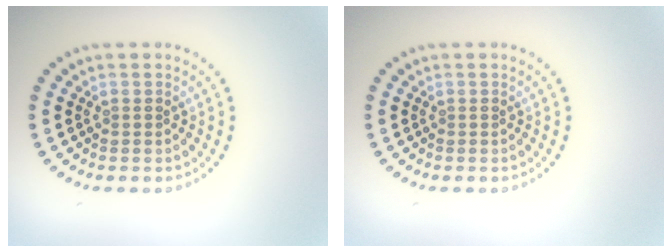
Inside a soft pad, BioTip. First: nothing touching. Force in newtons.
{"total": 0.0}